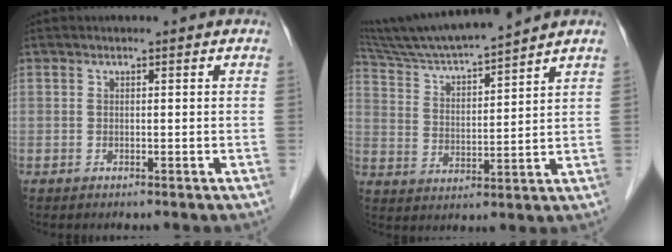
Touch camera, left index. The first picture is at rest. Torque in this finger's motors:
{"motor_torque": [-0.33, -0.95, 0.27, 0.07]}